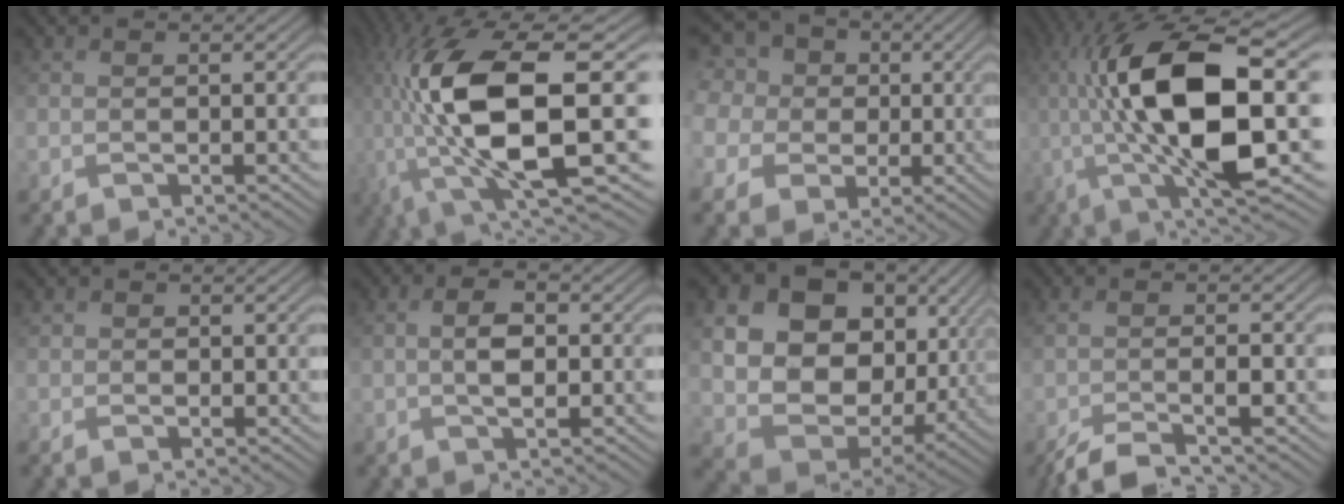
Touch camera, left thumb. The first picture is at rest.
{"total": 18.4, "force": [-1.5, 7.1, 17.0], "torque": [-0.341, -0.005, -0.026]}
{"total": 14.8, "force": [4.0, 13.0, 5.9], "torque": [-0.243, 0.022, 0.051]}
{"total": 16.6, "force": [0.1, 5.0, 15.8], "torque": [-0.296, 0.005, 0.005]}
{"total": 1.8, "force": [-0.1, 1.6, 0.7], "torque": [-0.008, -0.004, -0.003]}
{"total": 4.0, "force": [-0.1, 2.1, 3.4], "torque": [-0.070, 0.003, -0.003]}
{"total": 19.0, "force": [4.6, 14.9, 10.8], "torque": [-0.263, -0.008, 0.134]}
{"total": 4.9, "force": [-3.2, 0.9, 3.6], "torque": [-0.066, -0.001, -0.066]}